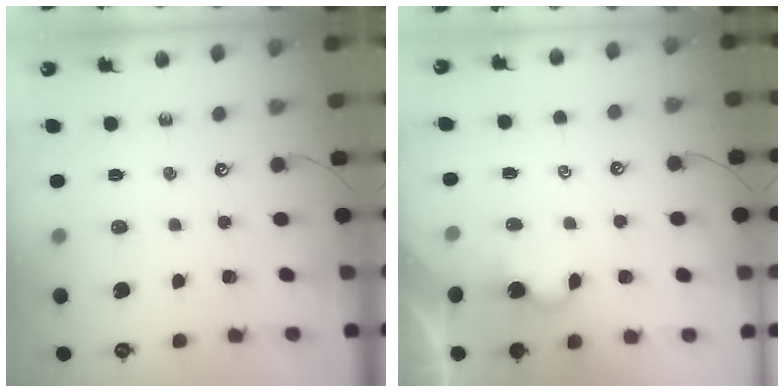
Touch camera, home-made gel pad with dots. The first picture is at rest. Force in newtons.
{"total": 2.3, "press": 2.3, "slide": 0.2}